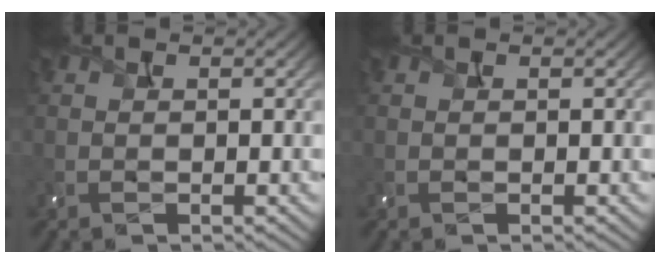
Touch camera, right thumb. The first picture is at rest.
{"total": 0.0}